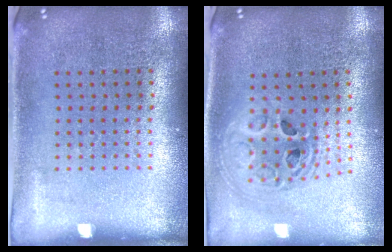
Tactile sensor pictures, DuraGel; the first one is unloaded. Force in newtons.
{"total": 2.0, "press": 1.6, "slide": 1.2}